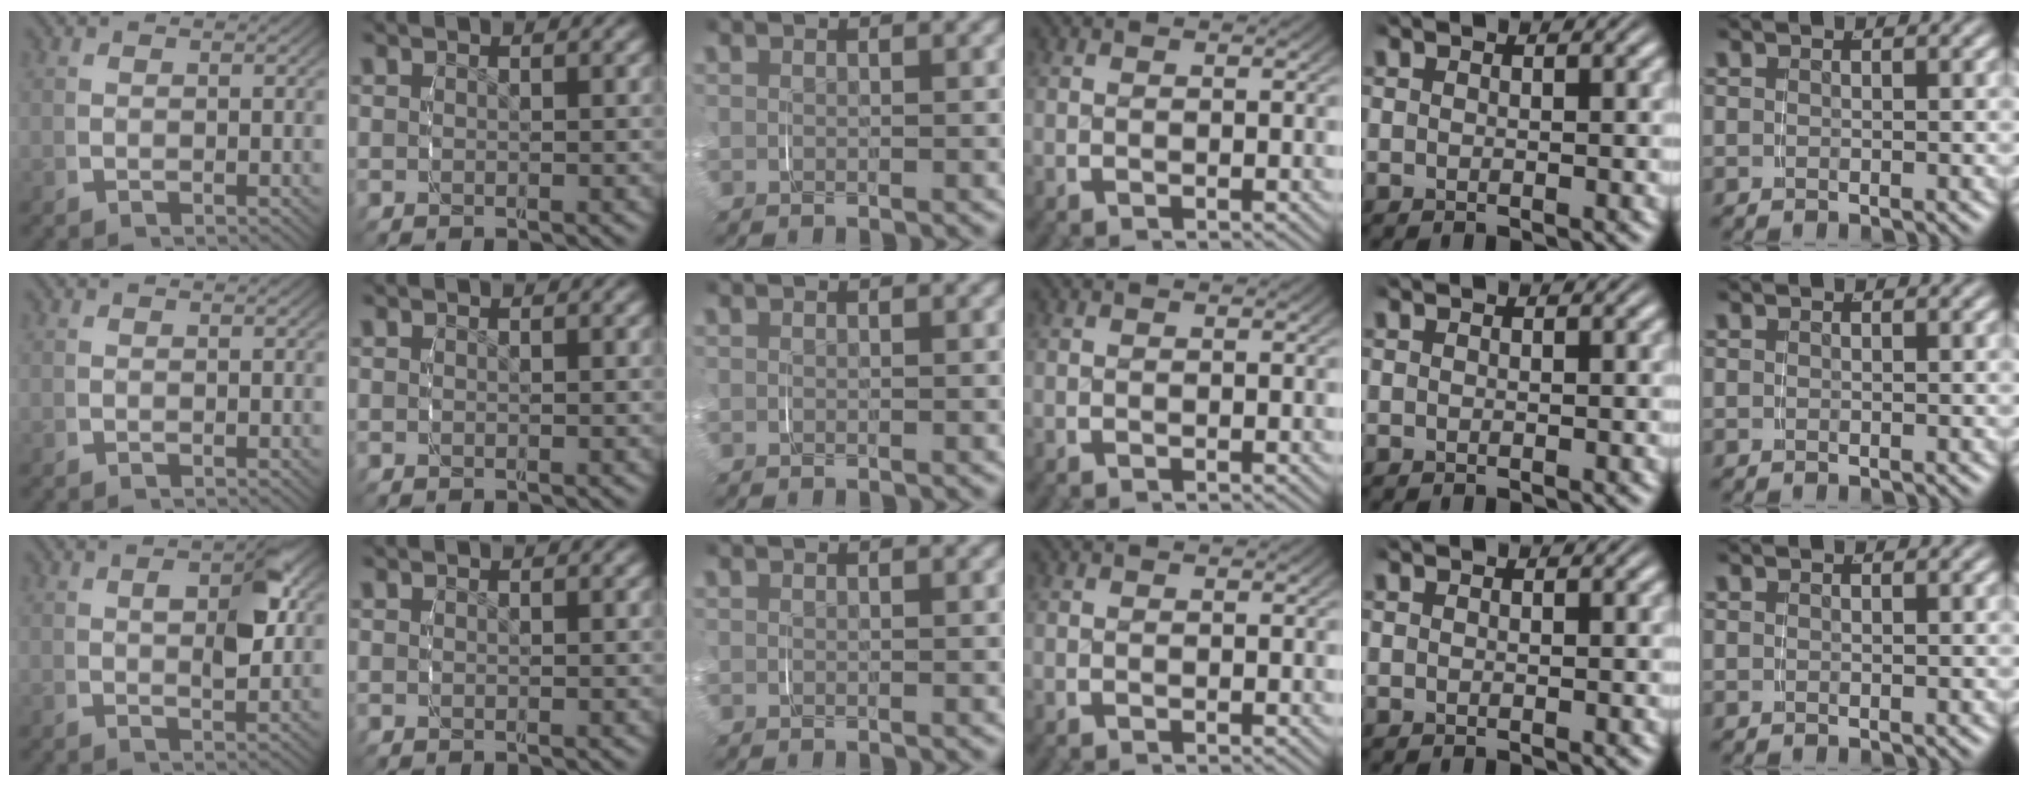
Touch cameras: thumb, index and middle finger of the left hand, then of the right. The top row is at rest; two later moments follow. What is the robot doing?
{"motion": "grasp_and_lifting", "object": "jar lid"}